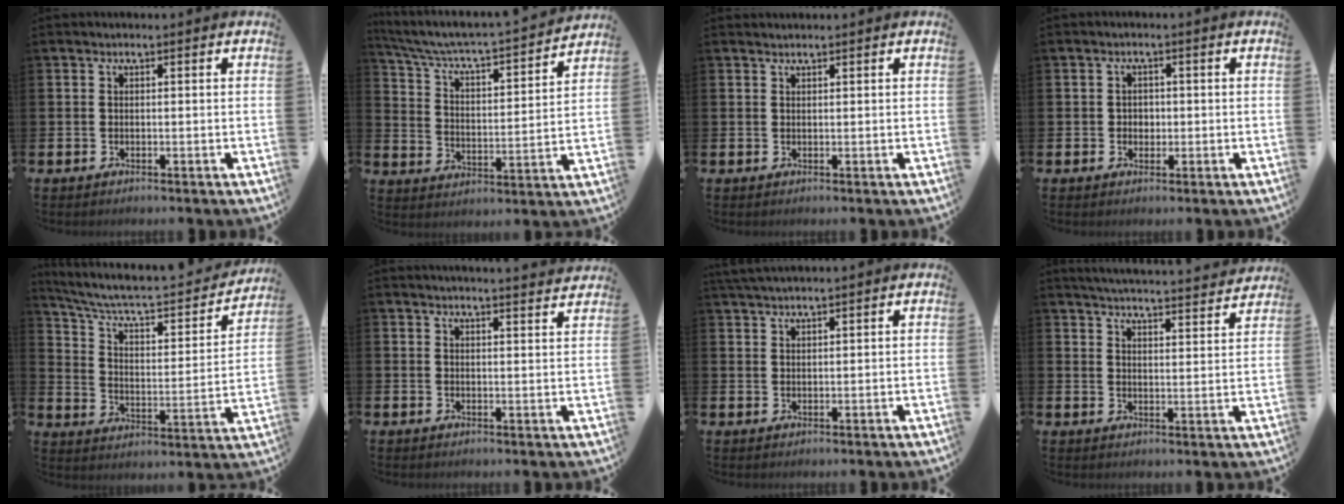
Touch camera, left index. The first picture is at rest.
{"total": 5.7, "force": [5.3, 0.6, 2.0], "torque": [-0.070, -0.049, 0.081]}
{"total": 0.8, "force": [0.8, 0.1, 0.0], "torque": [0.008, -0.002, 0.012]}
{"total": 1.6, "force": [0.0, 1.5, 0.5], "torque": [0.004, 0.003, -0.007]}
{"total": 7.7, "force": [6.3, 2.2, 3.9], "torque": [-0.110, -0.043, 0.101]}
{"total": 2.9, "force": [2.9, -0.4, 0.0], "torque": [0.002, -0.022, 0.051]}
{"total": 2.1, "force": [2.1, -0.1, 0.5], "torque": [-0.020, 0.000, 0.040]}
{"total": 5.0, "force": [5.0, -0.1, 0.7], "torque": [-0.026, -0.038, 0.086]}